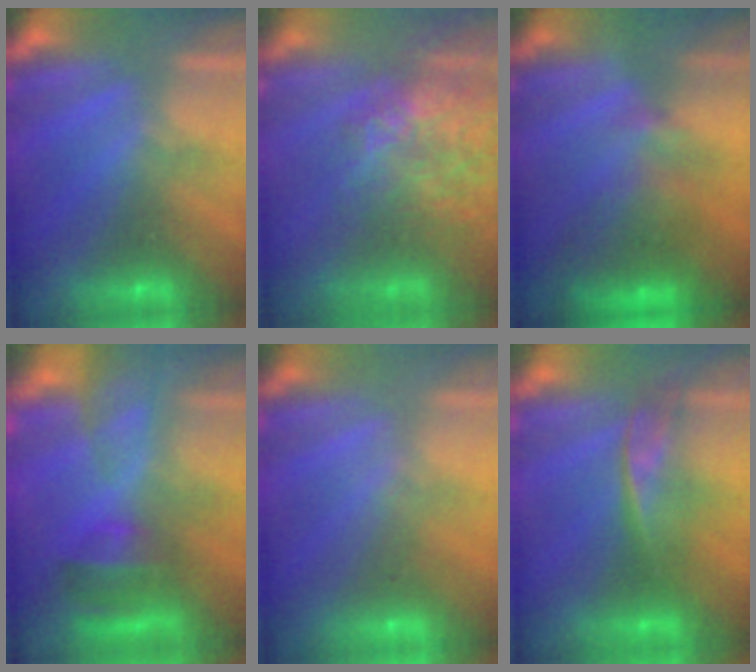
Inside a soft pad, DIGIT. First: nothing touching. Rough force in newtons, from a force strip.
{"total": 10.2}
{"total": 3.8}
{"total": 10.3}
{"total": 1.6}
{"total": 2.2}